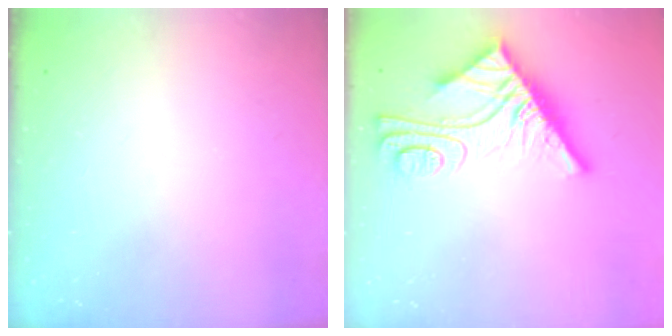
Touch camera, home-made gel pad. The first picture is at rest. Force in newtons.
{"total": 13.4, "press": 13.3, "slide": 1.0}